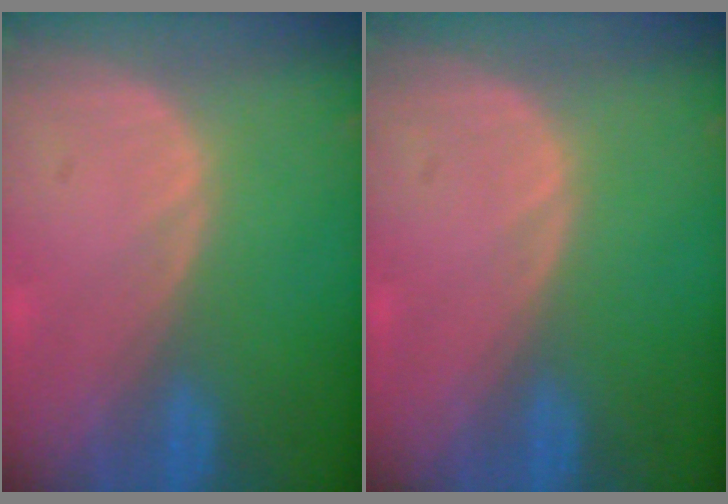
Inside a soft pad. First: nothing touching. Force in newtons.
{"total": 0.0}